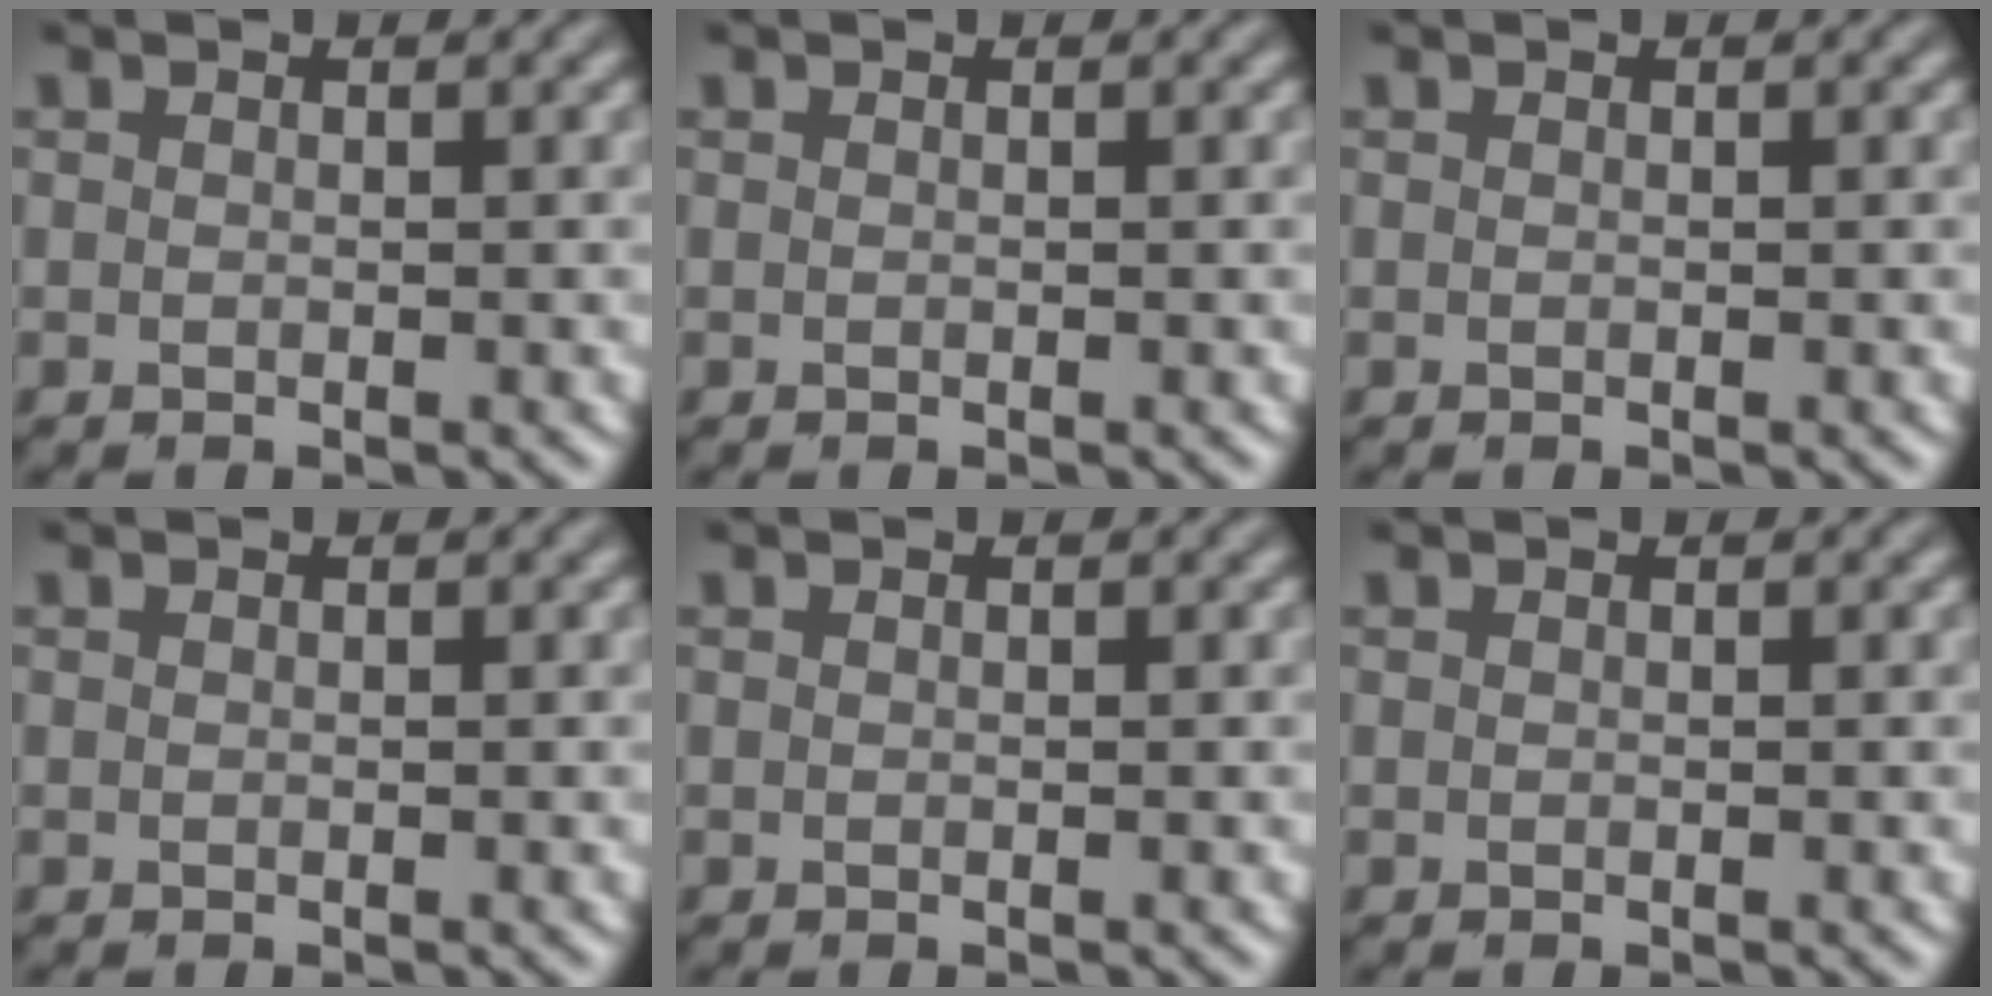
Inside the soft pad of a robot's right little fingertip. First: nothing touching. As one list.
[{"total": 0.0}, {"total": 0.0}, {"total": 0.0}, {"total": 0.0}, {"total": 0.0}]